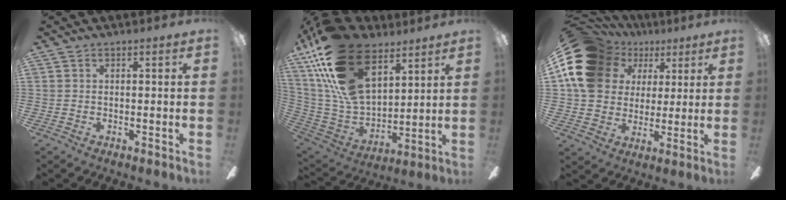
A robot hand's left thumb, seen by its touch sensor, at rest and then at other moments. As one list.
[{"total": 25.8, "force": [14.1, 14.4, 16.1], "torque": [-0.347, -0.067, 0.257]}, {"total": 18.7, "force": [5.8, 15.2, 9.2], "torque": [-0.172, -0.017, 0.110]}]